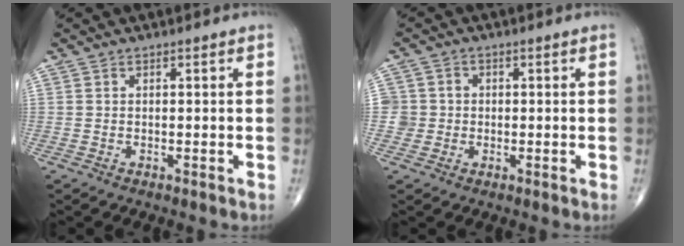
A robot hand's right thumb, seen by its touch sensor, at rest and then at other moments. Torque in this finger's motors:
{"motor_torque": [0.68, 0.46, 0.36, 0.19, -0.02]}